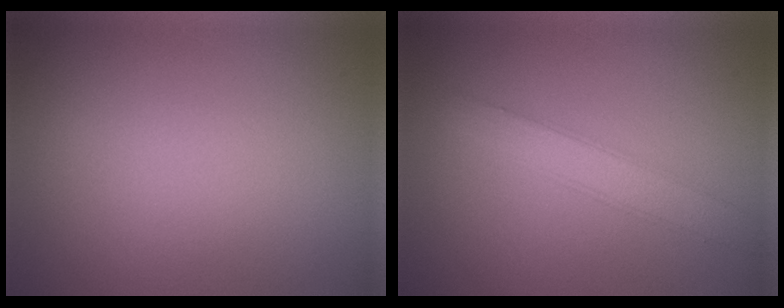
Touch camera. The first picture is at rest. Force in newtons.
{"total": 2.7, "press": 2.7, "slide": 0.1}